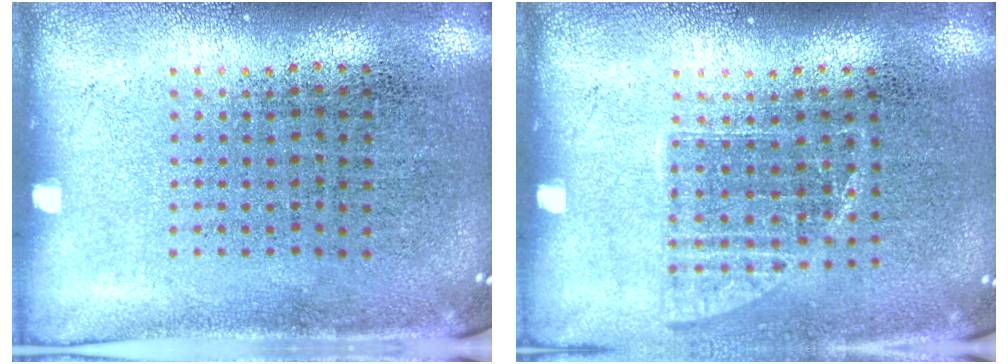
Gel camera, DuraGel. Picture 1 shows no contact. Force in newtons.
{"total": 0.9, "press": 0.8, "slide": 0.3}